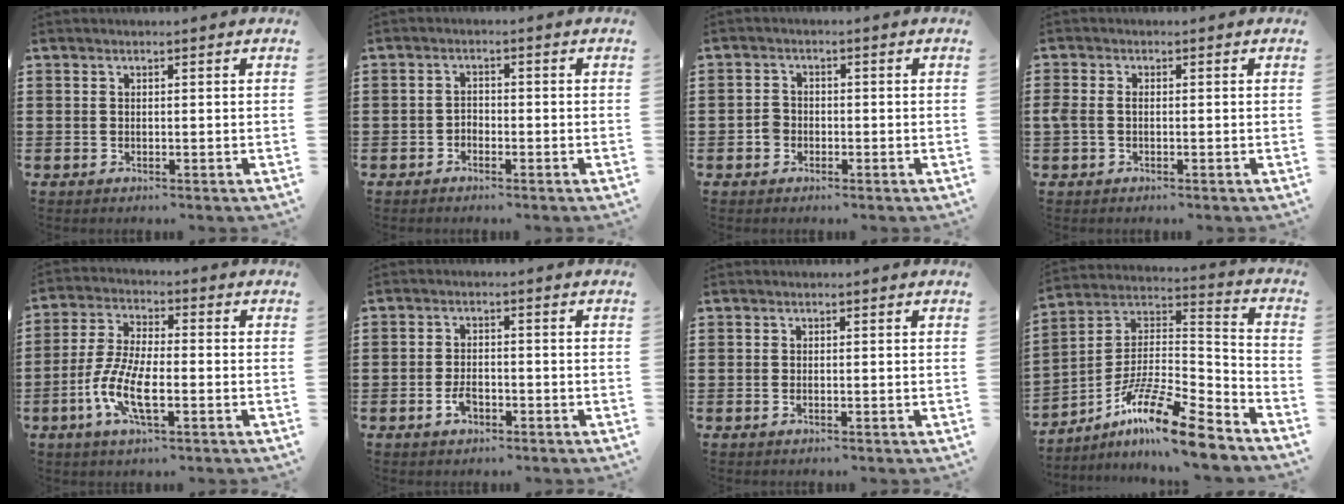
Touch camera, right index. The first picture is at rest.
{"total": 1.4, "force": [-1.2, 0.7, 0.2], "torque": [-0.007, 0.001, -0.026]}
{"total": 2.1, "force": [-0.9, 1.7, 0.8], "torque": [-0.018, 0.003, -0.019]}
{"total": 1.4, "force": [-0.4, 0.9, 1.0], "torque": [-0.028, -0.001, -0.010]}
{"total": 8.8, "force": [-3.3, 2.7, 7.7], "torque": [-0.189, -0.020, -0.069]}
{"total": 2.7, "force": [-1.5, 1.4, 1.8], "torque": [-0.041, 0.000, -0.030]}
{"total": 0.0}
{"total": 13.4, "force": [-9.6, 1.9, 9.1], "torque": [-0.173, 0.016, -0.184]}